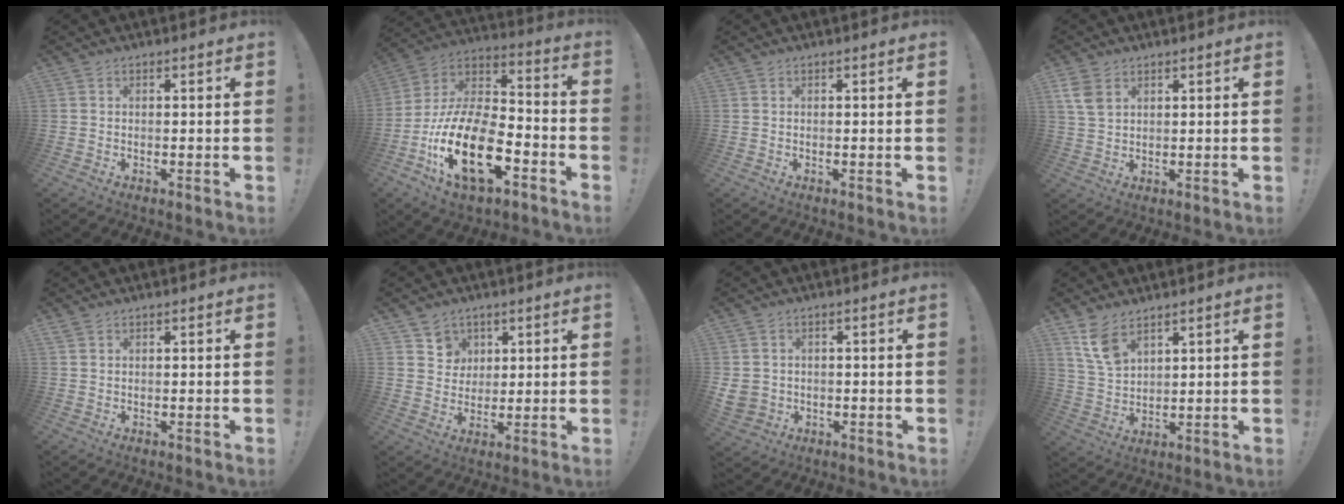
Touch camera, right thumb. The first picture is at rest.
{"total": 23.5, "force": [-10.0, 11.1, 18.1], "torque": [-0.363, 0.046, -0.169]}
{"total": 0.0}
{"total": 5.8, "force": [2.8, 3.7, 3.4], "torque": [-0.062, -0.008, 0.053]}
{"total": 1.2, "force": [0.9, 0.6, 0.5], "torque": [-0.011, 0.002, 0.018]}
{"total": 6.2, "force": [3.6, 5.1, 0.2], "torque": [0.001, -0.035, 0.069]}
{"total": 4.6, "force": [0.7, 4.2, 1.6], "torque": [-0.031, -0.006, 0.015]}
{"total": 8.3, "force": [5.7, 4.1, 4.5], "torque": [-0.083, -0.025, 0.112]}